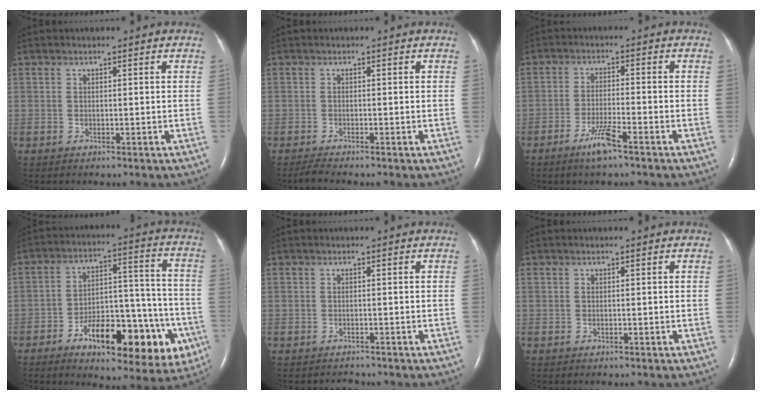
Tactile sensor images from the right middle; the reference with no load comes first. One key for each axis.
{"total": 1.5, "fx": -1.4, "fy": -0.3, "fz": 0.5, "tx": -0.024, "ty": -0.008, "tz": -0.027}
{"total": 4.7, "fx": -3.2, "fy": 0.1, "fz": 3.5, "tx": -0.073, "ty": -0.007, "tz": -0.062}
{"total": 19.0, "fx": -8.6, "fy": 7.2, "fz": 15.4, "tx": -0.178, "ty": 0.032, "tz": -0.110}
{"total": 0.9, "fx": -0.8, "fy": 0.2, "fz": -0.2, "tx": -0.002, "ty": -0.005, "tz": -0.012}
{"total": 0.0}